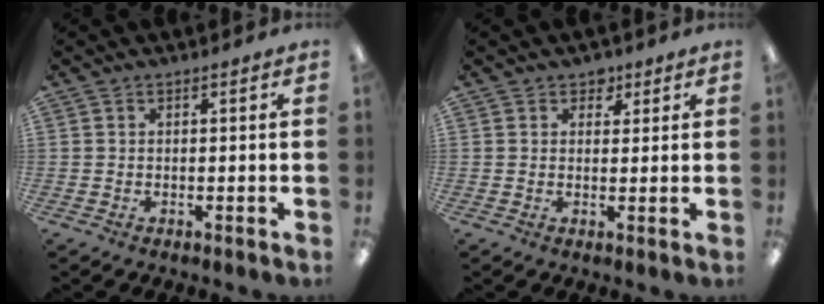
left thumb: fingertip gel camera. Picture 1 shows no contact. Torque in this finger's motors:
{"motor_torque": [0.46, 0.18, 0.04, -0.11, 0.00]}